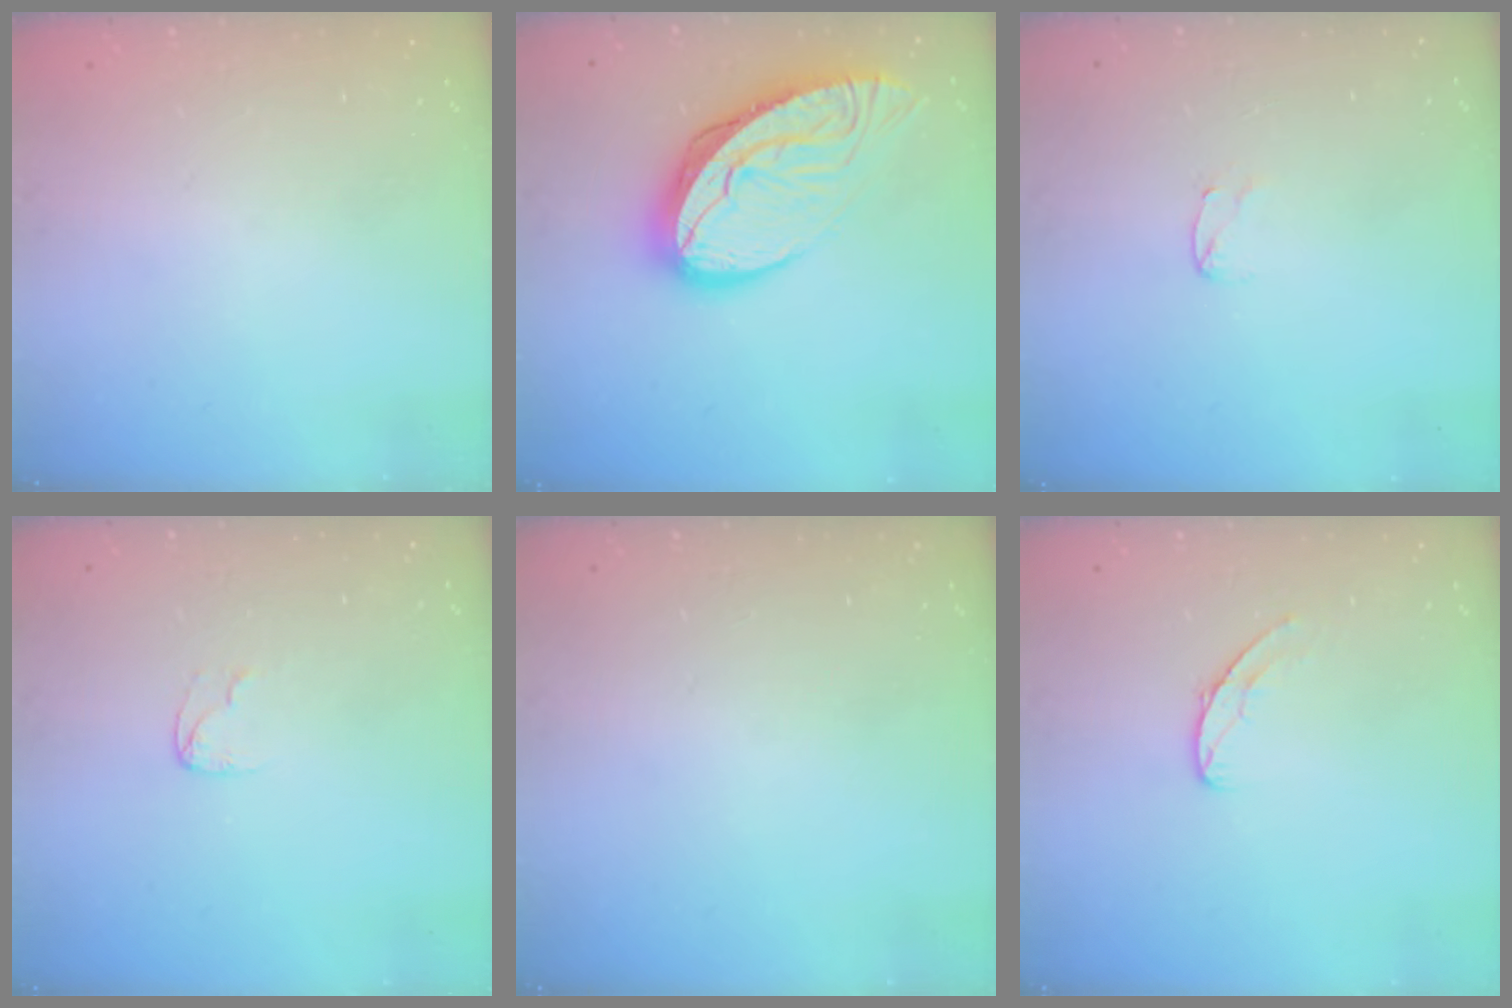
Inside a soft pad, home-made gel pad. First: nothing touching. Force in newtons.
{"total": 14.6, "press": 14.5, "slide": 1.4}
{"total": 3.8, "press": 3.8, "slide": 0.4}
{"total": 3.0, "press": 3.0, "slide": 0.2}
{"total": 0.0}
{"total": 4.7, "press": 4.6, "slide": 0.4}